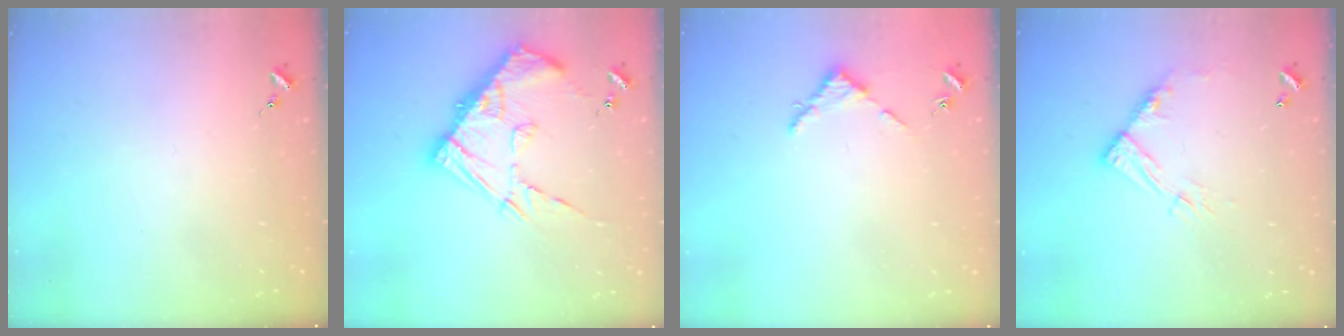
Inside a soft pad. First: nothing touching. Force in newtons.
{"total": 16.6, "press": 16.6, "slide": 1.5}
{"total": 3.1, "press": 3.1, "slide": 0.3}
{"total": 10.6, "press": 10.5, "slide": 0.8}